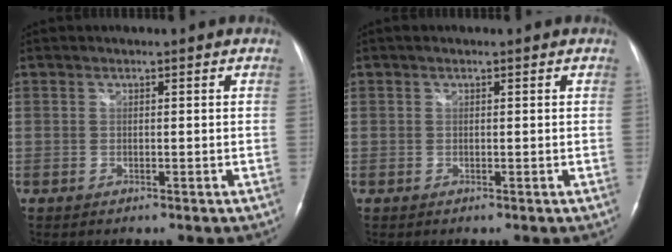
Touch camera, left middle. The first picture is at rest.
{"total": 0.0}